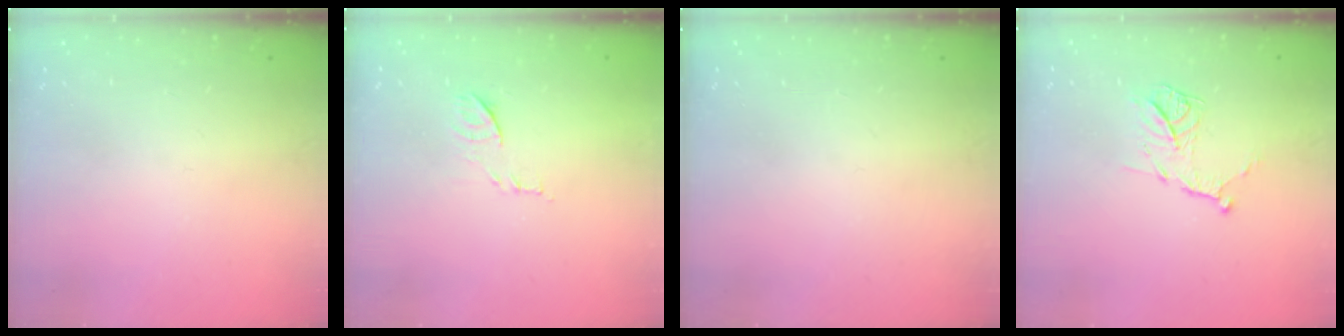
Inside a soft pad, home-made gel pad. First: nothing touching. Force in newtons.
{"total": 7.8, "press": 7.7, "slide": 0.7}
{"total": 0.0}
{"total": 11.8, "press": 11.8, "slide": 0.8}